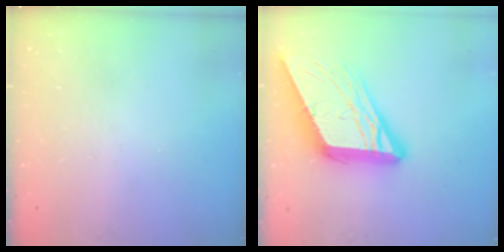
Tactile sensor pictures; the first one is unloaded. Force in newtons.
{"total": 19.3, "press": 19.2, "slide": 2.3}